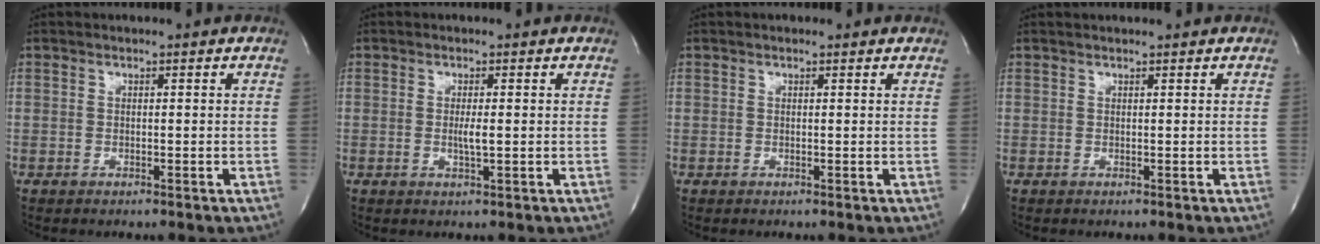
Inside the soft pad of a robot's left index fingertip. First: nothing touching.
{"total": 1.9, "force": [-0.2, 0.0, 1.9], "torque": [-0.039, -0.004, -0.002]}
{"total": 0.5, "force": [0.4, 0.2, 0.2], "torque": [-0.015, 0.001, 0.006]}
{"total": 2.2, "force": [2.1, 0.1, 0.8], "torque": [-0.009, 0.020, 0.028]}